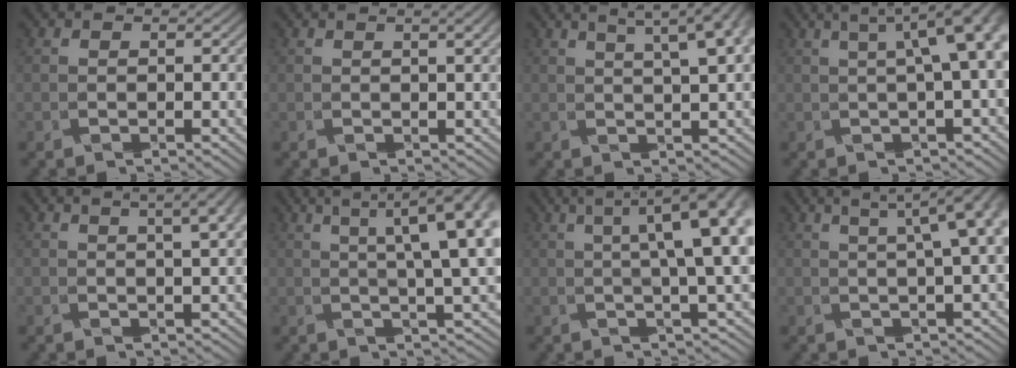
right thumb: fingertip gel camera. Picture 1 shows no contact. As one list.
[{"total": 1.7, "force": [0.5, 0.4, 1.6], "torque": [-0.036, -0.004, 0.017]}, {"total": 7.3, "force": [4.0, 1.5, 5.9], "torque": [-0.080, 0.029, 0.056]}, {"total": 7.9, "force": [1.5, 1.5, 7.6], "torque": [-0.105, 0.019, 0.022]}, {"total": 4.6, "force": [2.1, 0.9, 4.0], "torque": [-0.058, 0.013, 0.035]}, {"total": 10.7, "force": [3.5, 1.9, 9.9], "torque": [-0.127, 0.036, 0.043]}, {"total": 11.1, "force": [2.6, 2.1, 10.6], "torque": [-0.124, 0.040, 0.034]}, {"total": 6.6, "force": [2.1, 0.8, 6.2], "torque": [-0.086, 0.023, 0.033]}]